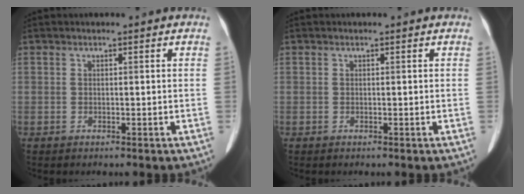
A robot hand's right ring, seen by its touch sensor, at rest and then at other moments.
{"total": 0.0}